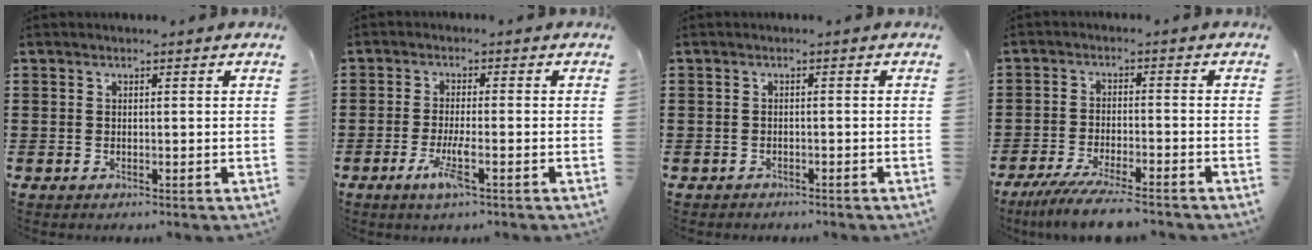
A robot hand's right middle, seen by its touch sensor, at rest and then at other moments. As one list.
[{"total": 4.8, "force": [-2.3, 0.5, 4.2], "torque": [-0.096, -0.017, -0.046]}, {"total": 0.7, "force": [-0.6, 0.3, 0.0], "torque": [0.000, 0.002, -0.015]}, {"total": 6.0, "force": [-5.2, 0.2, 3.0], "torque": [-0.067, -0.017, -0.099]}]